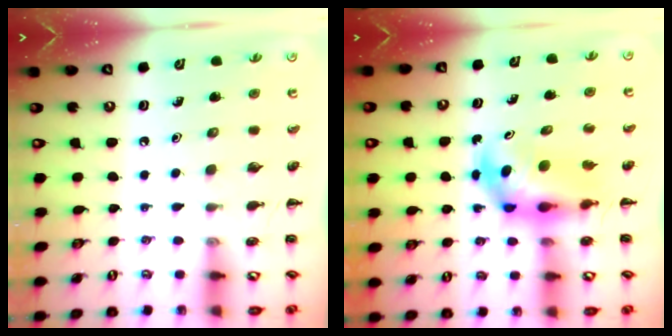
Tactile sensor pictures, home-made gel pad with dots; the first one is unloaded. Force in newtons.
{"total": 5.4, "press": 5.3, "slide": 0.9}